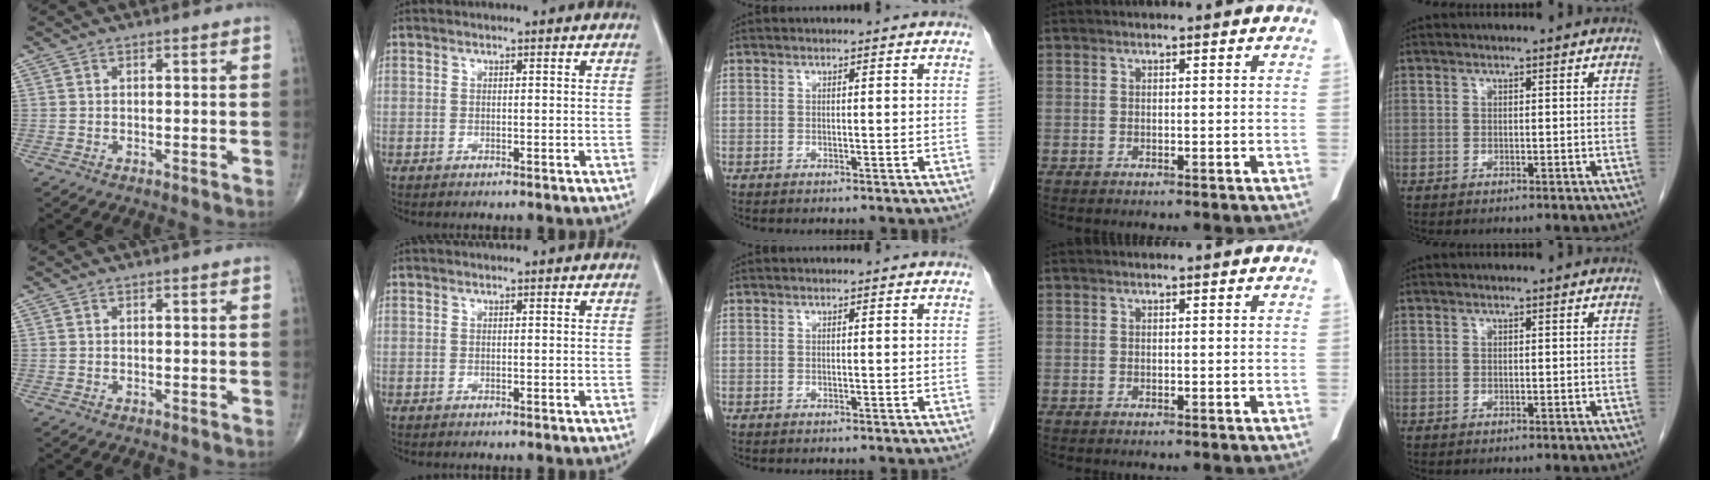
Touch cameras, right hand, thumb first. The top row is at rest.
{}